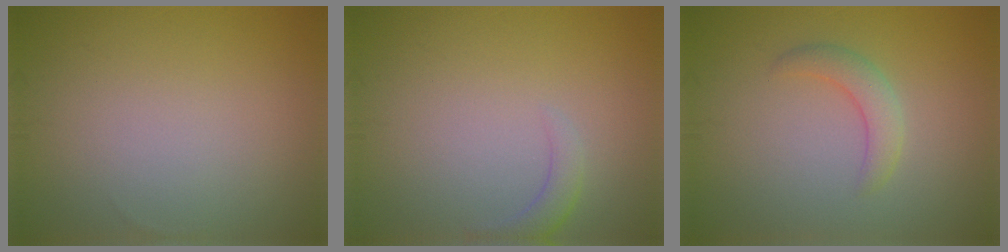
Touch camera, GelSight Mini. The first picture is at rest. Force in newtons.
{"total": 1.6, "press": 1.6, "slide": 0.3}
{"total": 2.3, "press": 2.3, "slide": 0.2}